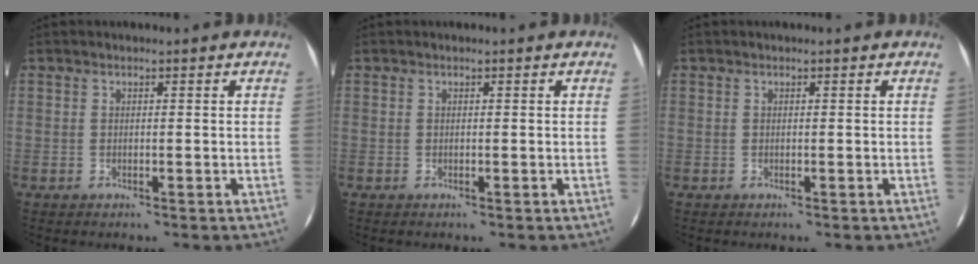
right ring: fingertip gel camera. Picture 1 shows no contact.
{"total": 0.0}
{"total": 0.0}